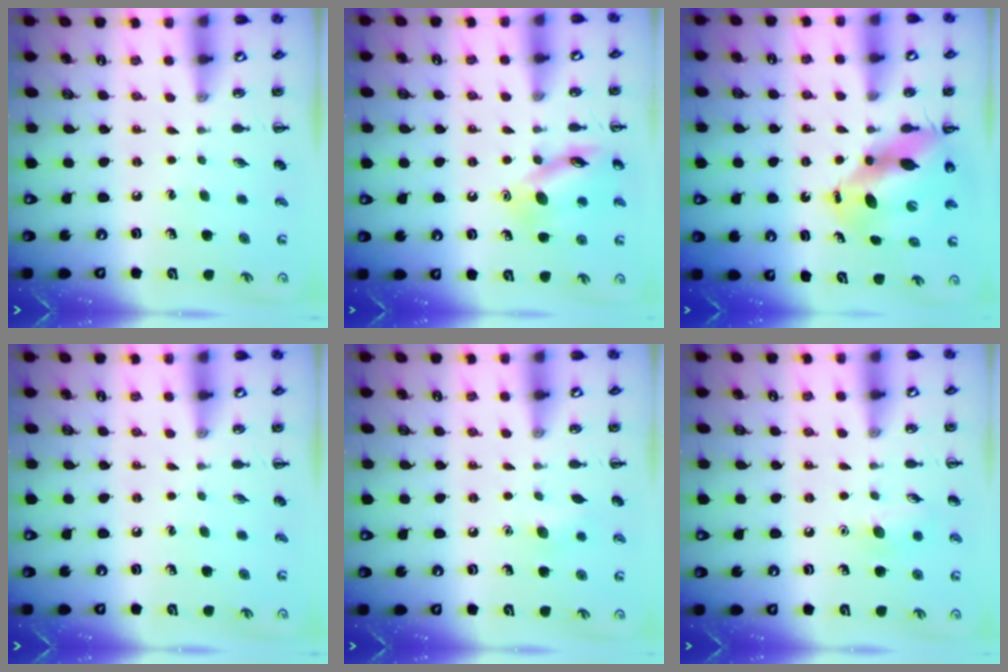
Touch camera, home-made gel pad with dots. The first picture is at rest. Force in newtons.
{"total": 13.6, "press": 13.6, "slide": 1.1}
{"total": 10.7, "press": 10.3, "slide": 3.0}
{"total": 0.0}
{"total": 5.6, "press": 5.5, "slide": 1.4}
{"total": 7.0, "press": 6.8, "slide": 1.8}